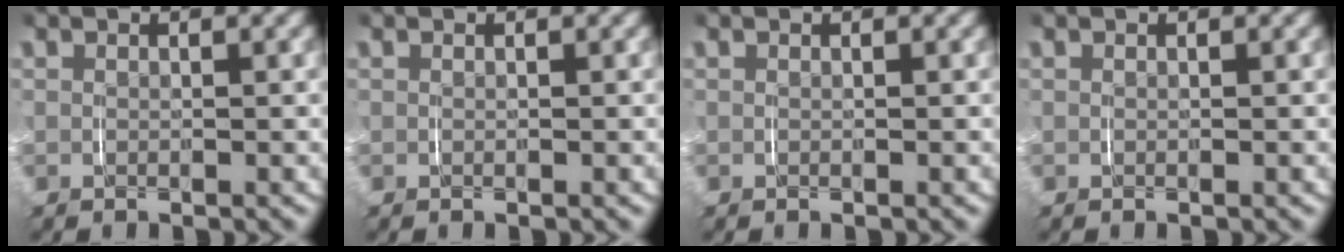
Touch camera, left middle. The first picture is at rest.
{"total": 0.0}
{"total": 0.0}
{"total": 0.0}